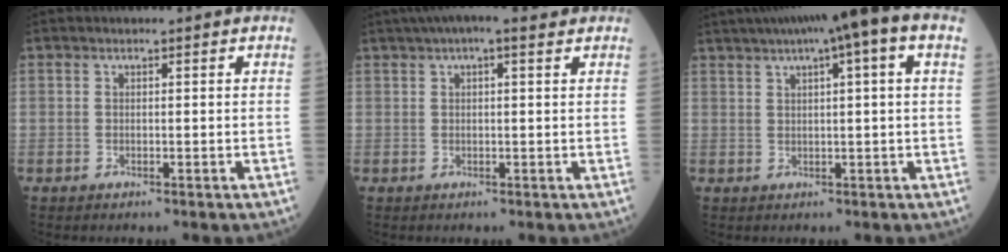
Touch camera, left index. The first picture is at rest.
{"total": 6.2, "force": [4.2, 1.4, 4.4], "torque": [-0.074, 0.035, 0.062]}
{"total": 12.9, "force": [7.4, 0.8, 10.6], "torque": [-0.174, 0.047, 0.101]}